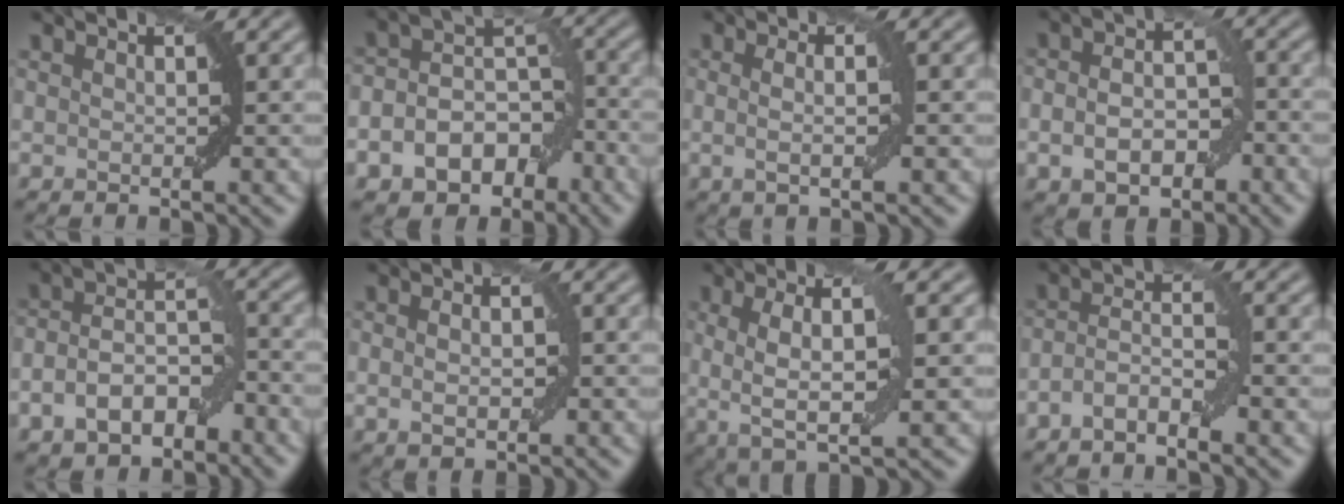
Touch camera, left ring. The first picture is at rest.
{"total": 7.6, "force": [-3.5, 5.1, 4.4], "torque": [-0.067, -0.009, -0.056]}
{"total": 2.5, "force": [0.0, 0.5, 2.4], "torque": [-0.040, -0.003, -0.006]}
{"total": 5.3, "force": [-1.6, 3.3, 3.9], "torque": [-0.065, 0.003, -0.032]}
{"total": 5.6, "force": [-2.7, 3.1, 3.8], "torque": [-0.065, 0.007, -0.058]}
{"total": 2.4, "force": [0.0, 1.4, 2.0], "torque": [-0.029, 0.004, 0.001]}
{"total": 5.5, "force": [0.1, 1.4, 5.3], "torque": [-0.091, 0.001, 0.000]}
{"total": 3.3, "force": [-1.7, 1.0, 2.6], "torque": [-0.051, 0.009, -0.038]}